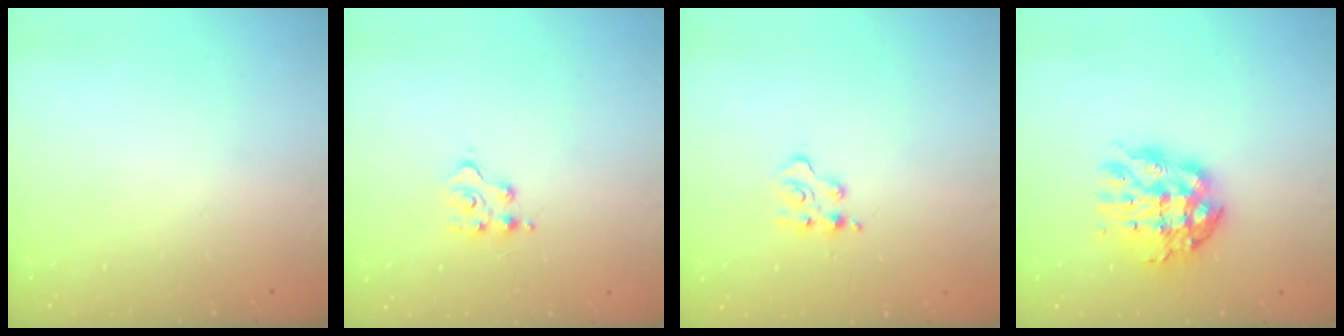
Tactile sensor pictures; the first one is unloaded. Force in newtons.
{"total": 4.8, "press": 4.8, "slide": 0.3}
{"total": 5.3, "press": 5.3, "slide": 0.5}
{"total": 12.7, "press": 12.6, "slide": 1.2}